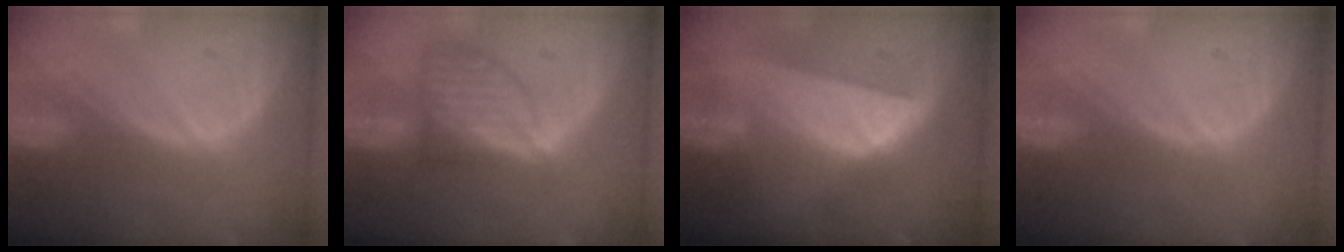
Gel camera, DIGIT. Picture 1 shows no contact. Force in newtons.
{"total": 7.2, "press": 6.6, "slide": 2.8}
{"total": 8.3, "press": 7.3, "slide": 4.0}
{"total": 0.0}